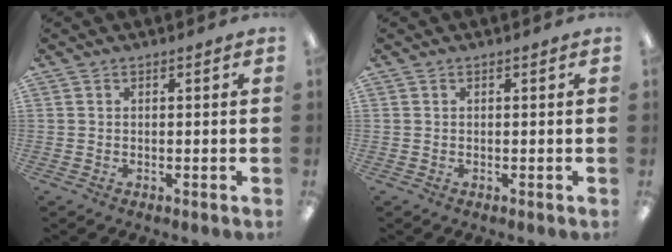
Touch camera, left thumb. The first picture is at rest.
{"total": 0.0}